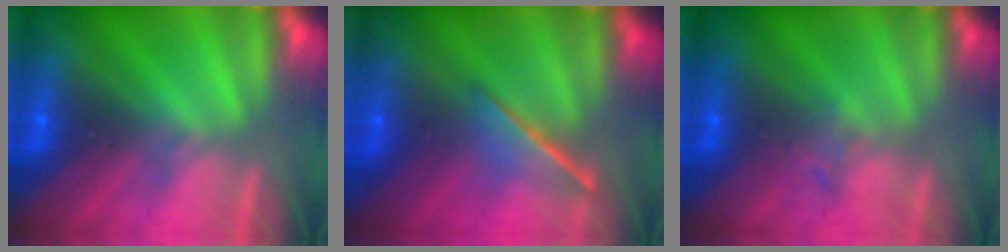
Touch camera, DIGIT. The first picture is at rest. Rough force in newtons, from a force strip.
{"total": 1.5}
{"total": 1.7}